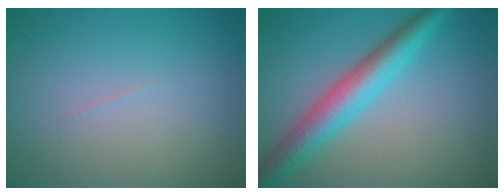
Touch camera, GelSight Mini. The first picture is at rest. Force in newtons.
{"total": 5.5, "press": 5.5, "slide": 0.1}